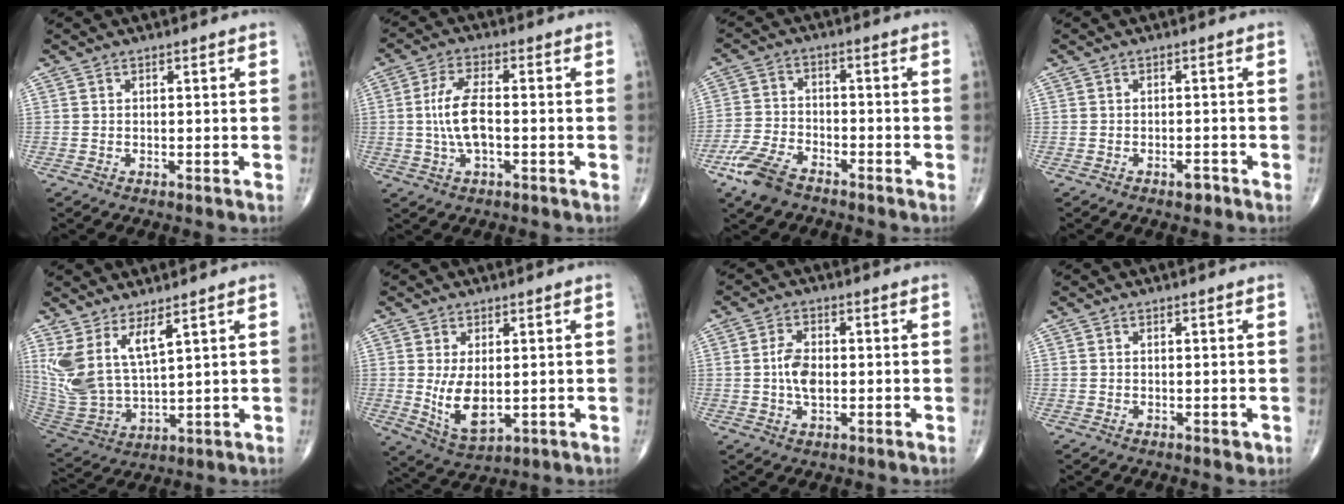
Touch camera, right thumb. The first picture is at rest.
{"total": 7.7, "force": [-0.5, 3.1, 7.1], "torque": [-0.150, 0.013, -0.013]}
{"total": 8.2, "force": [-5.8, 3.8, 4.5], "torque": [-0.101, 0.011, -0.118]}
{"total": 1.6, "force": [-1.1, 0.7, 0.9], "torque": [-0.012, 0.004, -0.018]}
{"total": 11.4, "force": [6.2, 3.8, 8.8], "torque": [-0.191, -0.041, 0.146]}
{"total": 7.8, "force": [-0.1, 4.1, 6.7], "torque": [-0.114, -0.020, 0.014]}
{"total": 5.4, "force": [-0.2, 3.0, 4.5], "torque": [-0.085, 0.004, -0.006]}
{"total": 0.9, "force": [-0.3, 0.5, 0.7], "torque": [-0.004, -0.001, -0.003]}